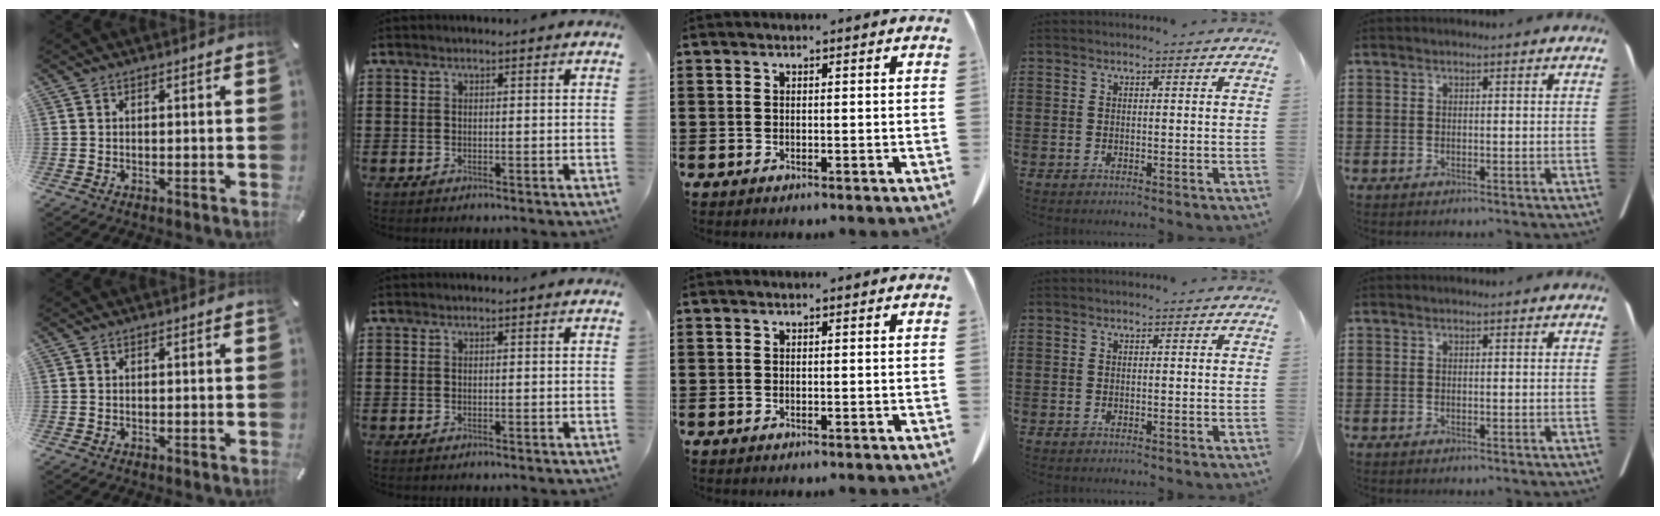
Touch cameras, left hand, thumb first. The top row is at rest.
{}